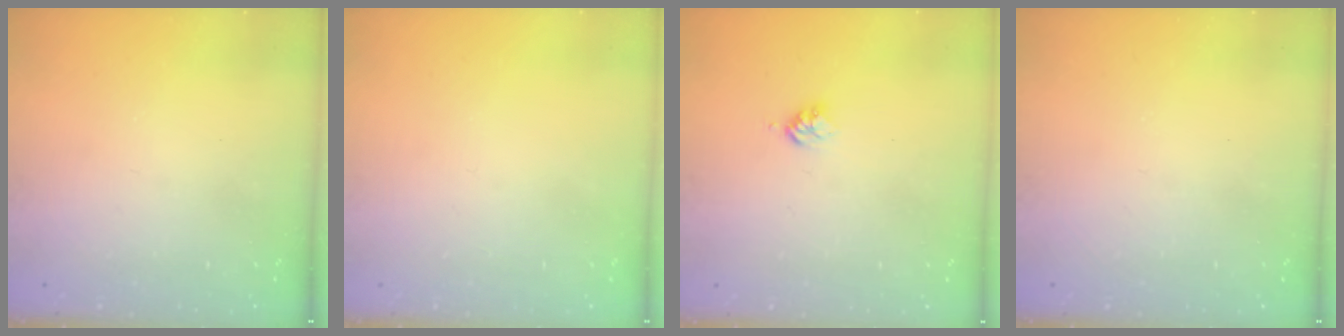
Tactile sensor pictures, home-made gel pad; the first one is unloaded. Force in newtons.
{"total": 0.0}
{"total": 3.0, "press": 2.9, "slide": 0.4}
{"total": 0.0}